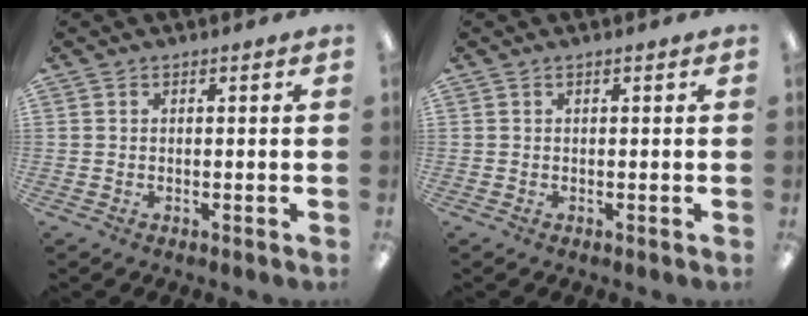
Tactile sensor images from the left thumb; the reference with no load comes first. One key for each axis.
{"total": 0.0}